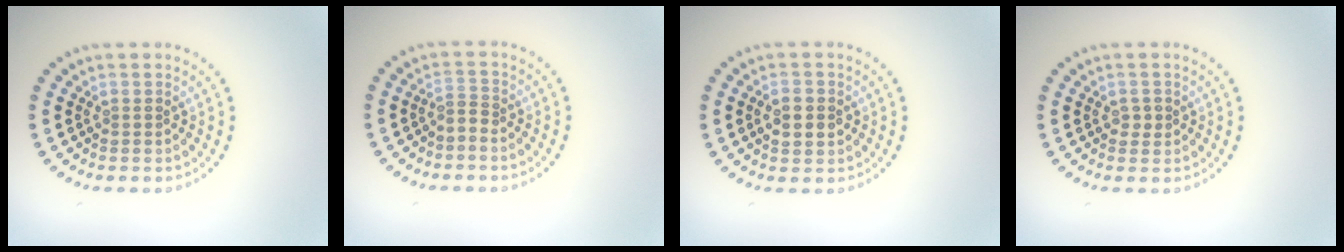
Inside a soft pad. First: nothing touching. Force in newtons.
{"total": 1.1, "press": 0.5, "slide": 0.9}
{"total": 2.2, "press": 2.2, "slide": 0.2}
{"total": 1.1, "press": 1.0, "slide": 0.3}